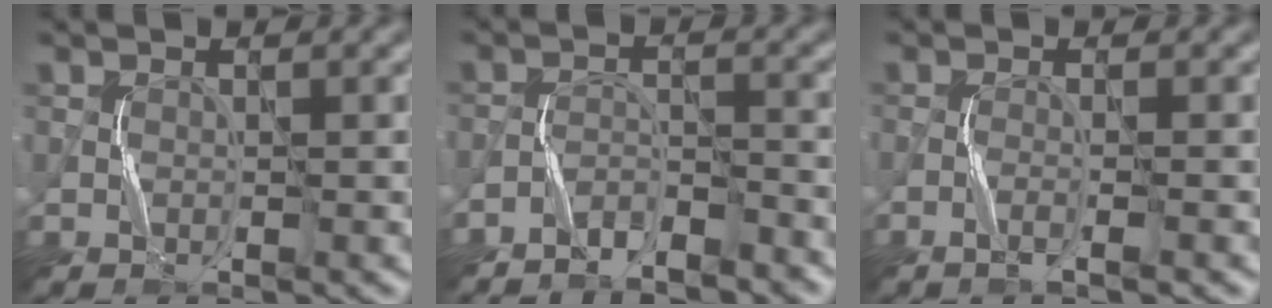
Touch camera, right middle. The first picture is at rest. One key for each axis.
{"total": 3.0, "fx": -2.9, "fy": 0.4, "fz": 0.5, "tx": -0.010, "ty": 0.002, "tz": -0.060}
{"total": 1.3, "fx": -0.8, "fy": -0.1, "fz": 1.1, "tx": -0.021, "ty": 0.004, "tz": -0.018}